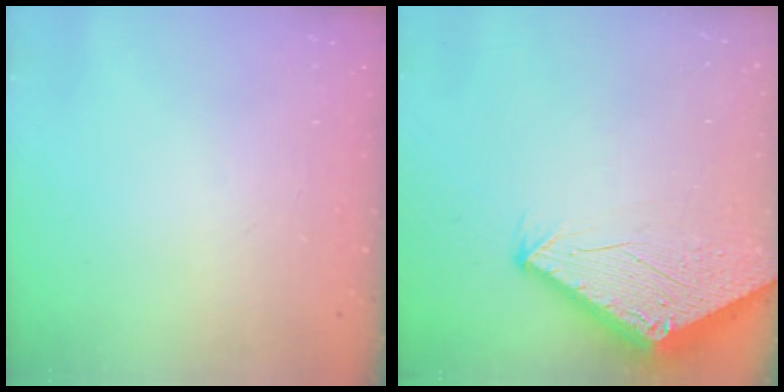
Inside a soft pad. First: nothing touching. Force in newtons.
{"total": 2.8, "press": 2.8, "slide": 0.1}